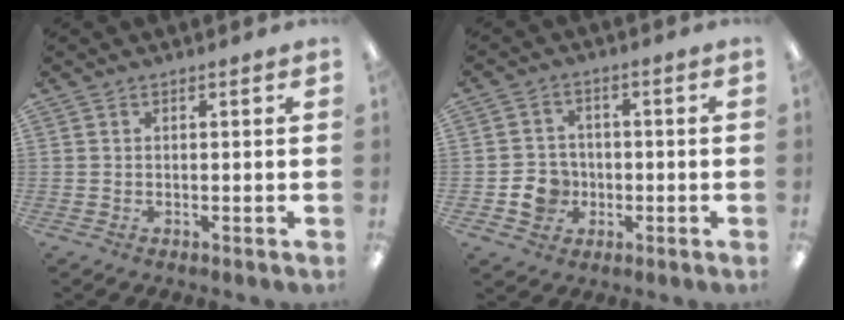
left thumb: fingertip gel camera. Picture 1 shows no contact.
{"total": 7.0, "force": [-2.2, 6.1, 2.8], "torque": [-0.053, 0.016, -0.034]}